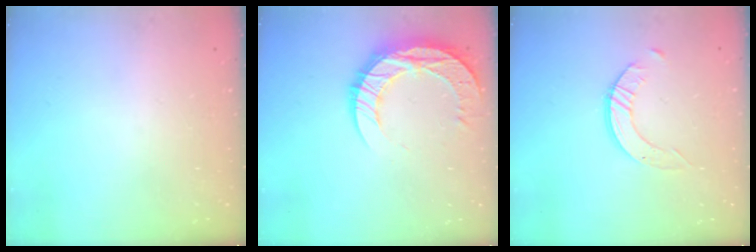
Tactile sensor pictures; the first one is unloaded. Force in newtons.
{"total": 13.6, "press": 13.6, "slide": 1.0}
{"total": 4.0, "press": 4.0, "slide": 0.3}